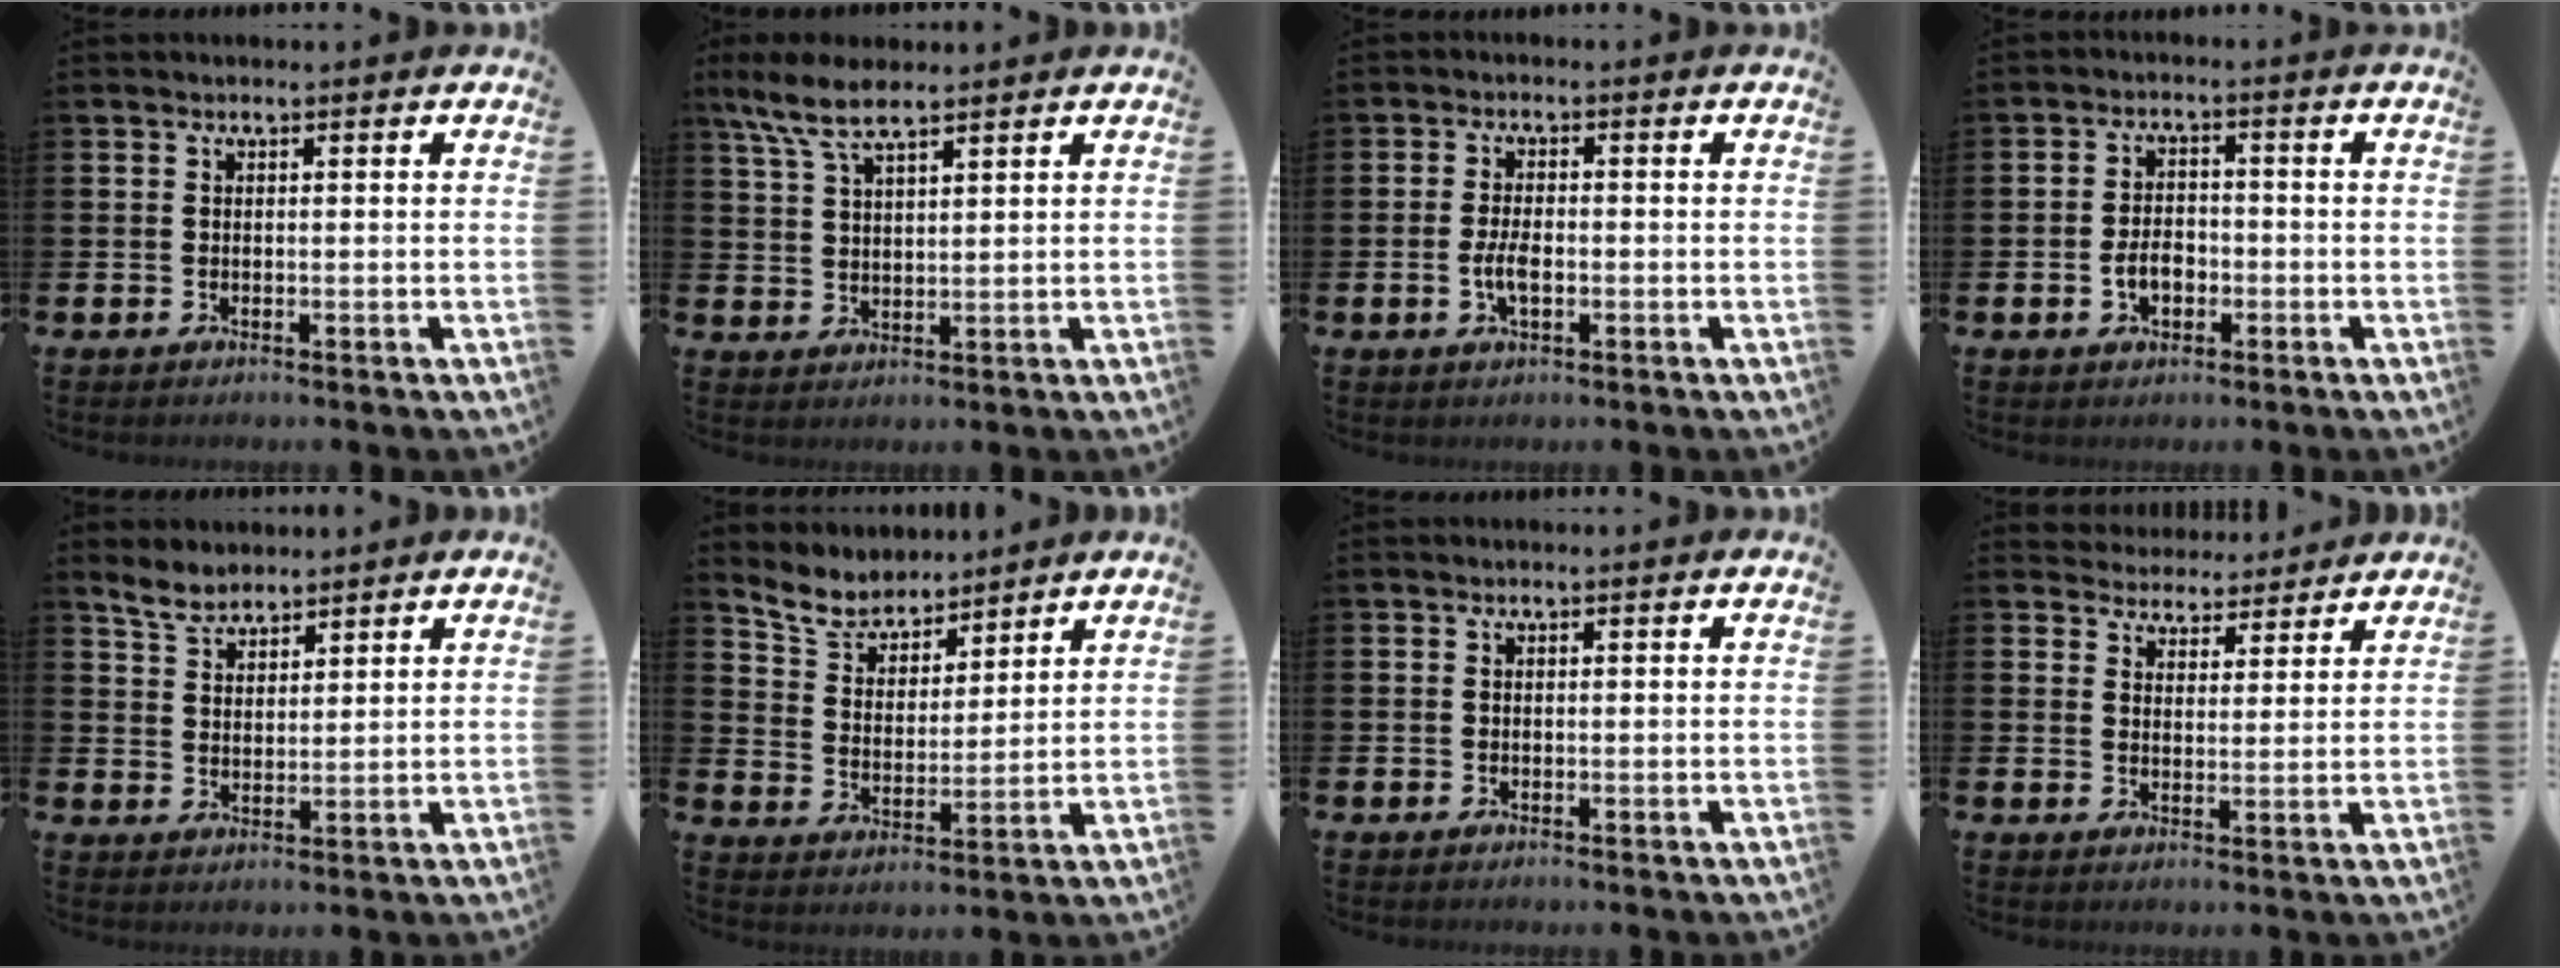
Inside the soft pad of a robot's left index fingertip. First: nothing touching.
{"total": 6.9, "force": [5.5, 1.7, 3.8], "torque": [-0.086, -0.011, 0.101]}
{"total": 3.4, "force": [-0.8, 1.4, 3.0], "torque": [-0.051, 0.001, -0.015]}
{"total": 3.7, "force": [-1.4, 2.3, 2.5], "torque": [-0.036, 0.001, -0.029]}
{"total": 4.1, "force": [3.9, 1.3, 0.6], "torque": [-0.022, -0.009, 0.073]}
{"total": 6.2, "force": [5.9, 1.7, 0.7], "torque": [-0.049, -0.036, 0.108]}
{"total": 0.0}
{"total": 3.8, "force": [3.6, 1.1, -0.5], "torque": [-0.004, -0.028, 0.064]}